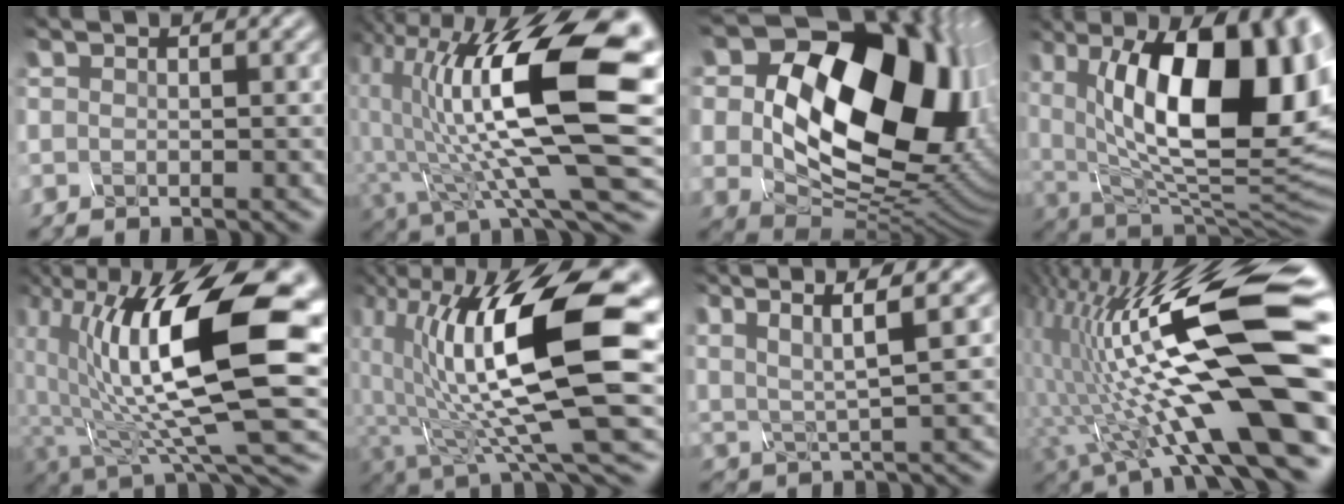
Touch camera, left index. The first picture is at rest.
{"total": 17.3, "force": [2.5, 6.3, 15.8], "torque": [-0.265, 0.008, 0.043]}
{"total": 21.2, "force": [5.1, 14.7, 14.4], "torque": [-0.236, 0.017, 0.119]}
{"total": 16.6, "force": [3.2, 7.7, 14.4], "torque": [-0.198, 0.009, 0.044]}
{"total": 16.8, "force": [2.6, 7.3, 14.9], "torque": [-0.256, -0.002, 0.044]}
{"total": 15.9, "force": [2.2, 5.7, 14.7], "torque": [-0.256, -0.008, 0.038]}
{"total": 5.9, "force": [3.4, 1.0, 4.7], "torque": [-0.094, 0.010, 0.064]}
{"total": 19.2, "force": [1.0, 5.1, 18.5], "torque": [-0.319, 0.027, 0.017]}